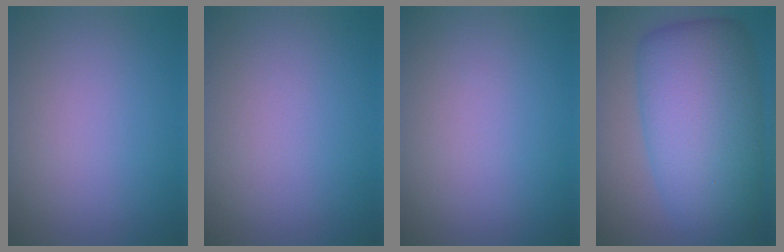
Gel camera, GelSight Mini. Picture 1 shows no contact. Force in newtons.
{"total": 0.0}
{"total": 0.0}
{"total": 11.6, "press": 11.6, "slide": 0.3}